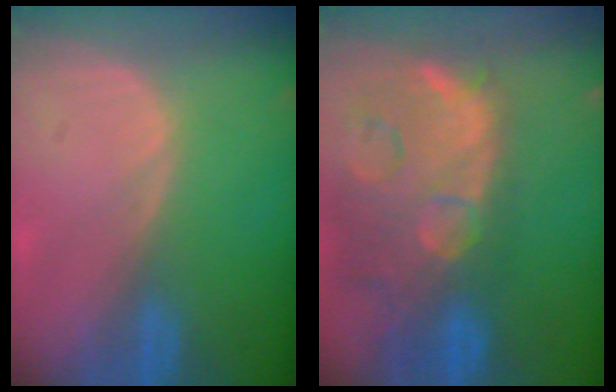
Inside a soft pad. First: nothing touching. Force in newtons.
{"total": 15.0, "press": 11.9, "slide": 9.0}